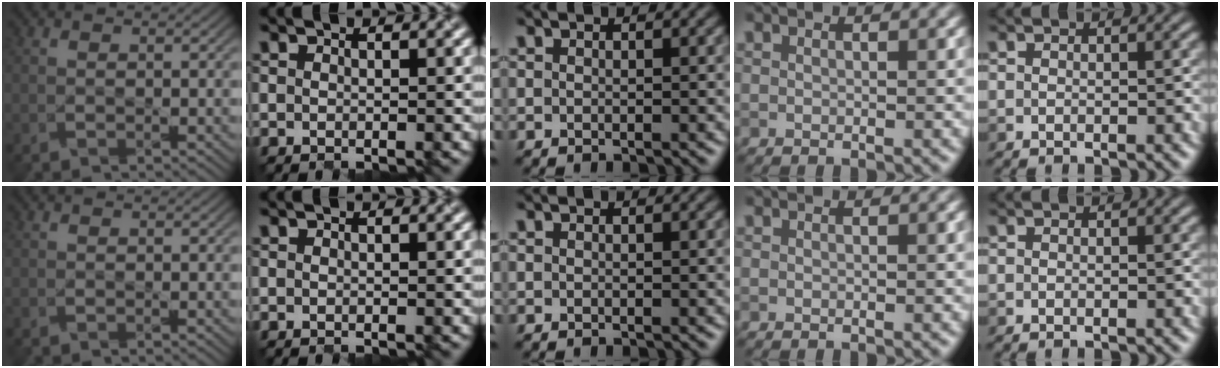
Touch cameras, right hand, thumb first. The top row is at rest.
{}